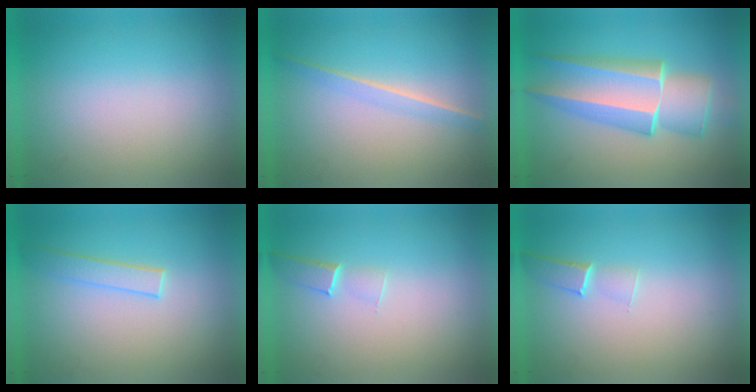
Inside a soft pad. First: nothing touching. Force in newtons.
{"total": 1.3}
{"total": 6.4}
{"total": 1.5}
{"total": 1.0}
{"total": 1.1}